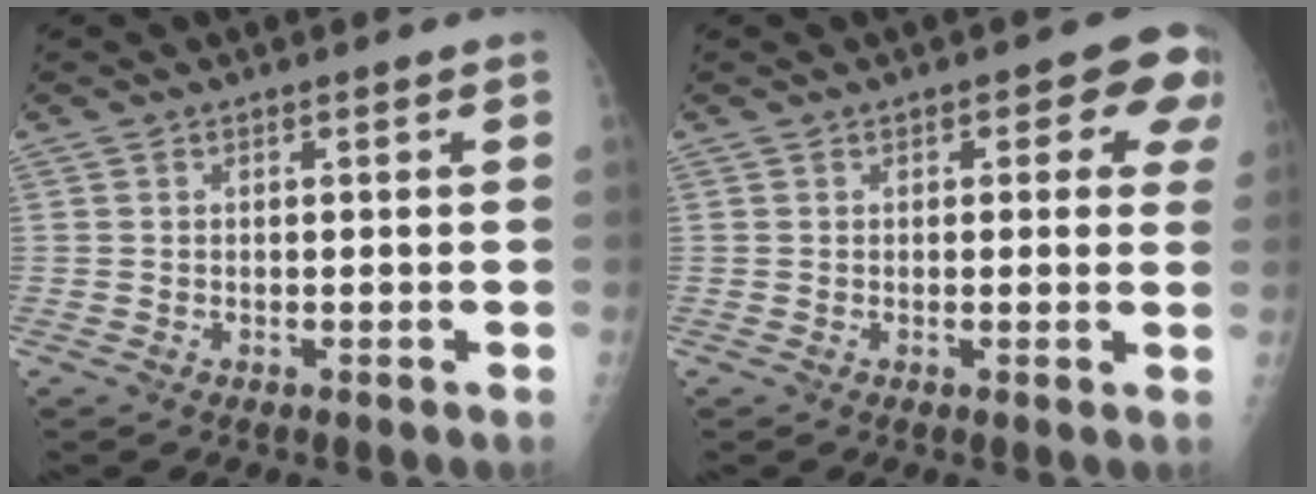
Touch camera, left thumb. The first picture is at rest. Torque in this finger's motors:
{"motor_torque": [-0.08, 0.23, 0.14, 0.07, 0.05]}